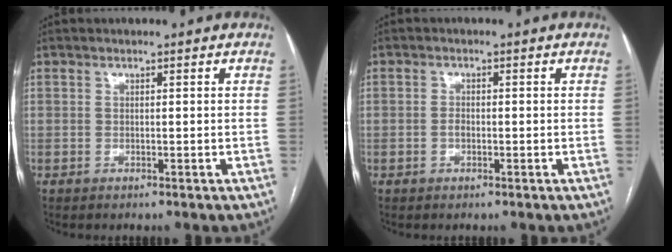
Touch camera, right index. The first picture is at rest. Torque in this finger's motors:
{"motor_torque": [0.48, -0.12, 0.22, 0.01]}